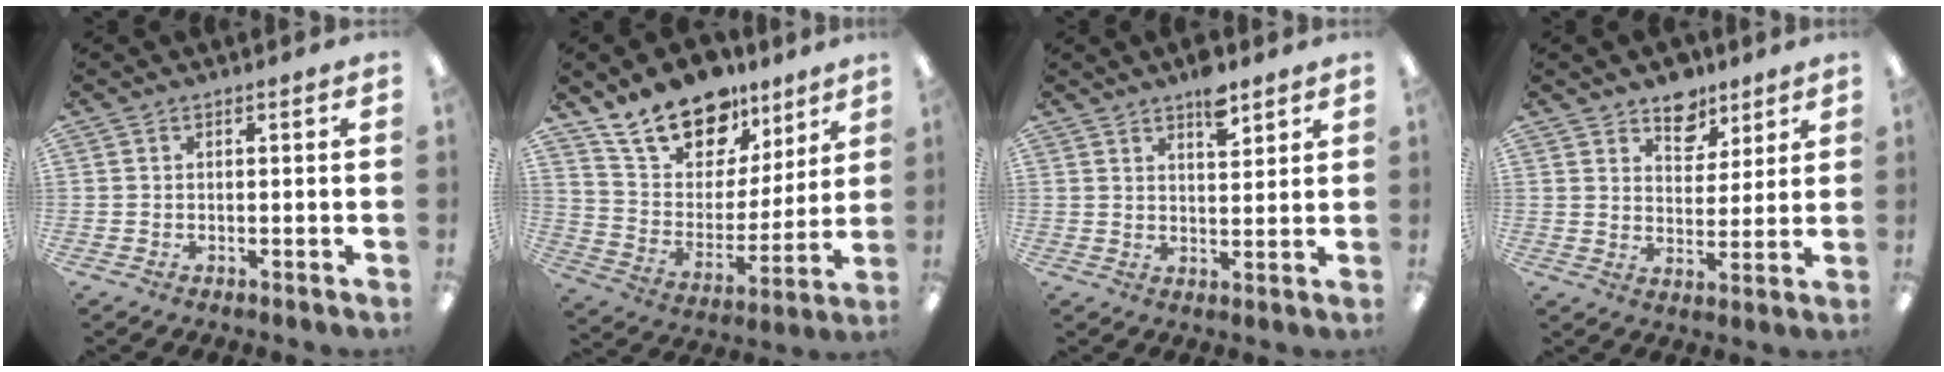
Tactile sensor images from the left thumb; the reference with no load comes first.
{"total": 18.3, "force": [14.2, 9.6, 6.3], "torque": [-0.130, -0.091, 0.263]}
{"total": 6.6, "force": [4.8, 2.6, 3.6], "torque": [-0.041, -0.030, 0.080]}
{"total": 8.4, "force": [6.5, 5.0, 1.7], "torque": [-0.015, -0.043, 0.118]}